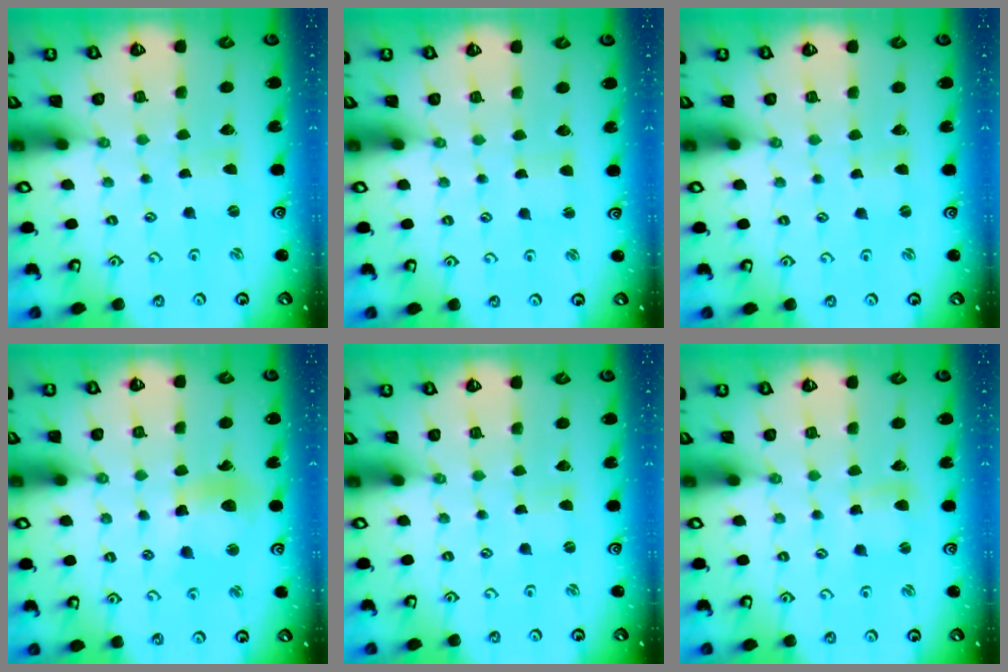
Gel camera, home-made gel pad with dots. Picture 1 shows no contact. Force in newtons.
{"total": 1.3, "press": 1.3, "slide": 0.1}
{"total": 1.0, "press": 1.0, "slide": 0.3}
{"total": 10.6, "press": 10.4, "slide": 1.8}
{"total": 0.0}
{"total": 2.8, "press": 2.8, "slide": 0.3}